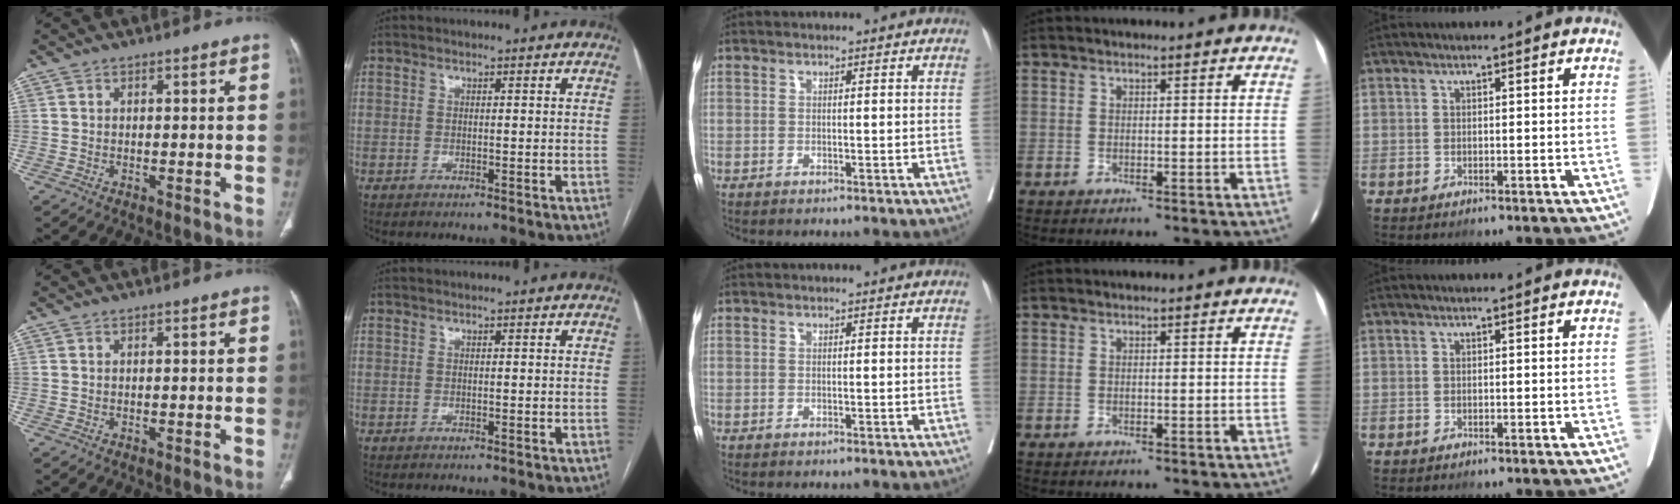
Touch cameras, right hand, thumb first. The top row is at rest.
{}